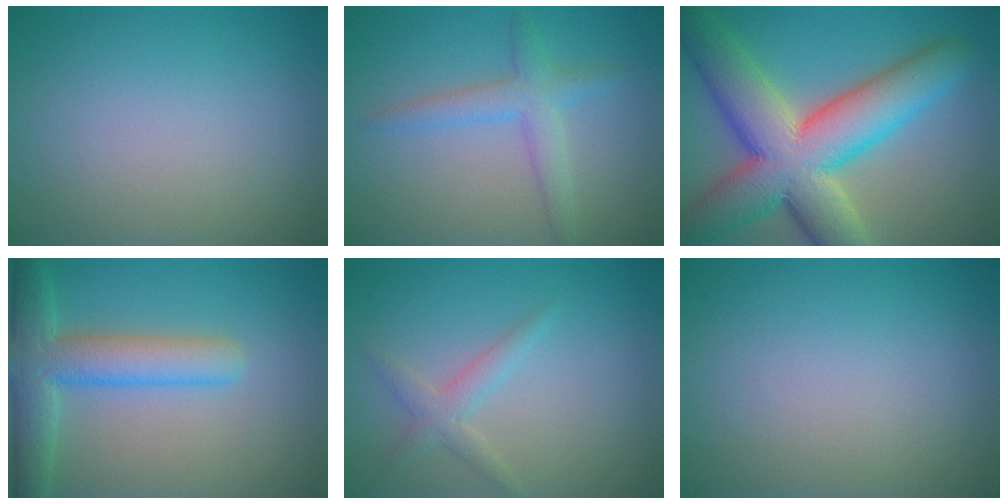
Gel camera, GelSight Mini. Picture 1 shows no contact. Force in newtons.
{"total": 2.9, "press": 2.9, "slide": 0.1}
{"total": 13.2, "press": 13.1, "slide": 0.8}
{"total": 5.9, "press": 5.9, "slide": 0.3}
{"total": 1.9, "press": 1.9, "slide": 0.1}
{"total": 0.0}